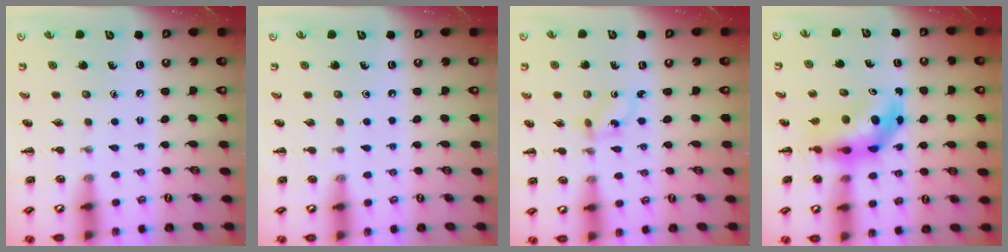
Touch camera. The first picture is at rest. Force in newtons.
{"total": 0.0}
{"total": 1.7, "press": 1.5, "slide": 0.8}
{"total": 6.4, "press": 6.2, "slide": 1.5}